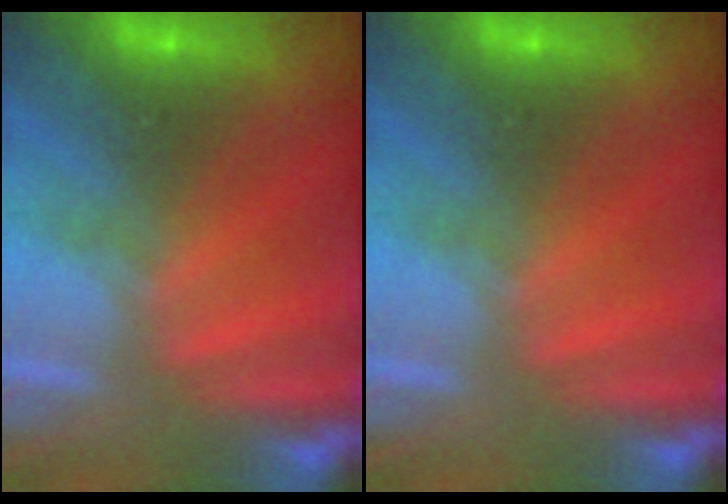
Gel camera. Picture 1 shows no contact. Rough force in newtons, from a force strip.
{"total": 0.0}